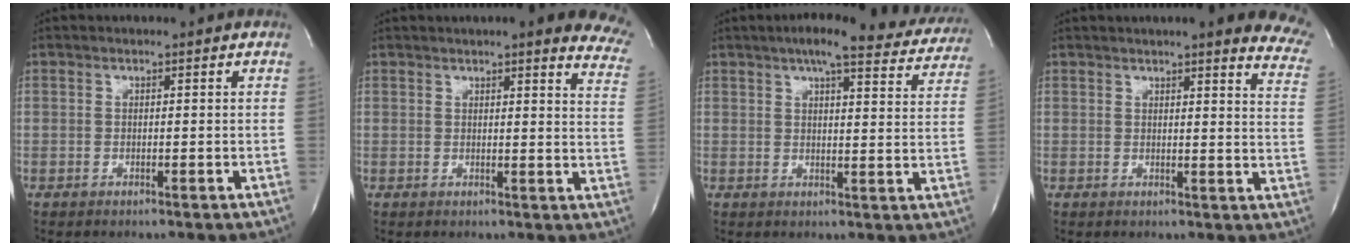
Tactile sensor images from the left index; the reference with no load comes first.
{"total": 14.8, "force": [12.4, 2.6, 7.7], "torque": [-0.078, -0.021, 0.122]}
{"total": 17.7, "force": [15.4, 3.5, 7.9], "torque": [-0.096, 0.003, 0.174]}
{"total": 16.3, "force": [13.6, 2.6, 8.5], "torque": [-0.089, -0.026, 0.137]}